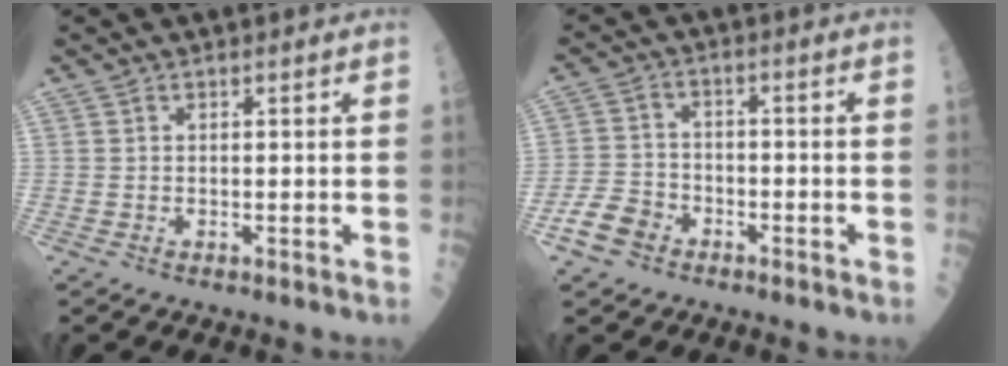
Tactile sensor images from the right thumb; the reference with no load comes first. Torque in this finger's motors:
{"motor_torque": [2.56, 2.45, 0.49, -0.30, 0.12]}